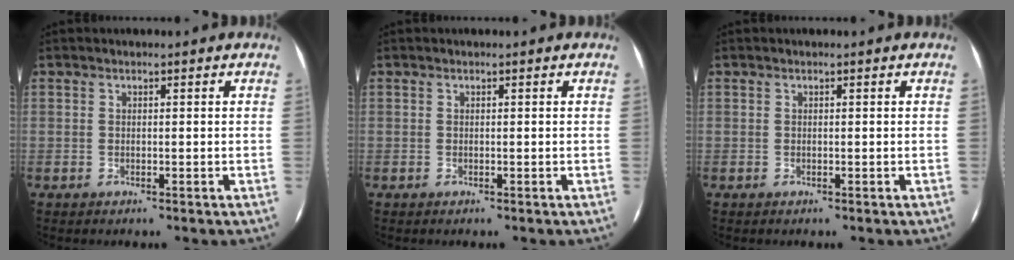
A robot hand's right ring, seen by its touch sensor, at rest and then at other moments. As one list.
[{"total": 0.0}, {"total": 0.0}]